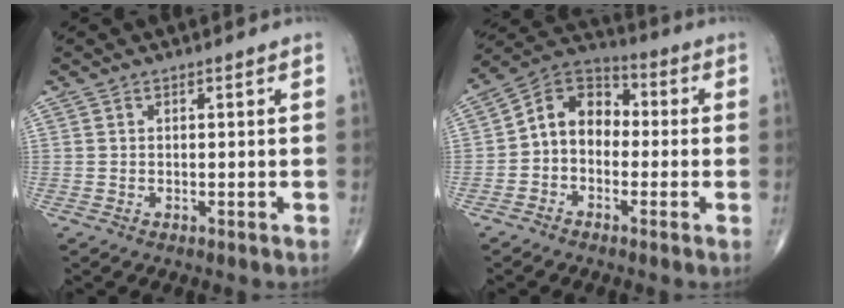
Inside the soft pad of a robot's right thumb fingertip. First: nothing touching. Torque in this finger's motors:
{"motor_torque": [0.07, 0.33, 0.36, -0.24, 0.06]}